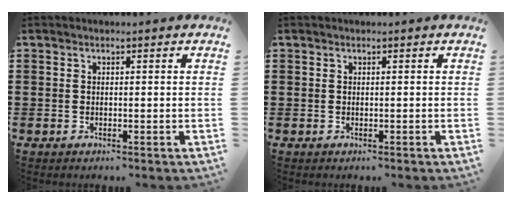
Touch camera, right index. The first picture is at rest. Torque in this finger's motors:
{"motor_torque": [-1.90, 0.24, -1.05, -0.21]}